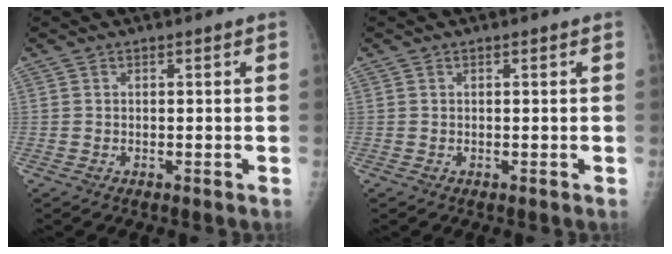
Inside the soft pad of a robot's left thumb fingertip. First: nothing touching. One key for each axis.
{"total": 0.0}